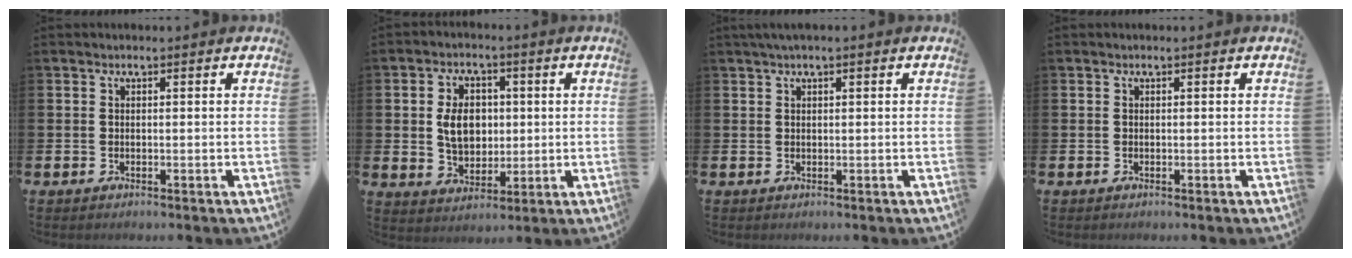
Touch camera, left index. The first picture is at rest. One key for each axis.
{"total": 6.2, "fx": 1.0, "fy": 4.6, "fz": 4.0, "tx": -0.075, "ty": 0.012, "tz": 0.013}
{"total": 1.2, "fx": 0.9, "fy": 0.0, "fz": 0.8, "tx": -0.010, "ty": 0.000, "tz": 0.014}
{"total": 0.0}